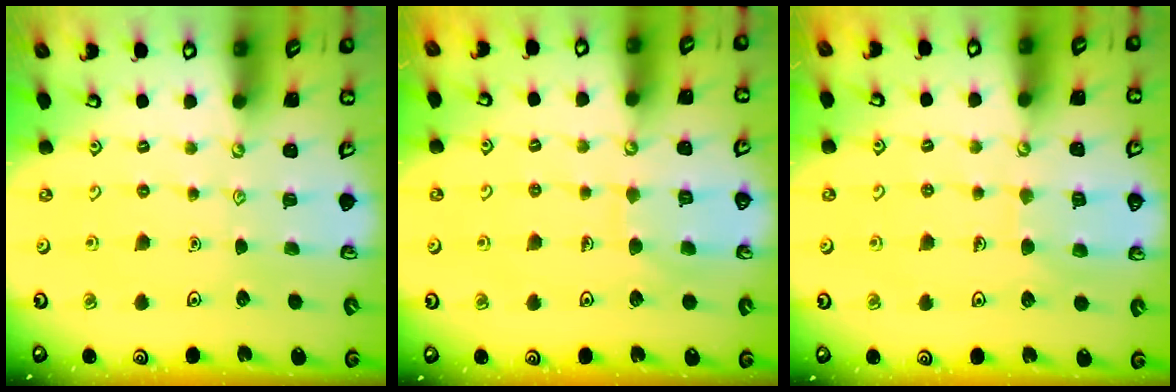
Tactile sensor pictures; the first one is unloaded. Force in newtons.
{"total": 7.3, "press": 7.3, "slide": 0.7}
{"total": 6.2, "press": 6.2, "slide": 0.5}